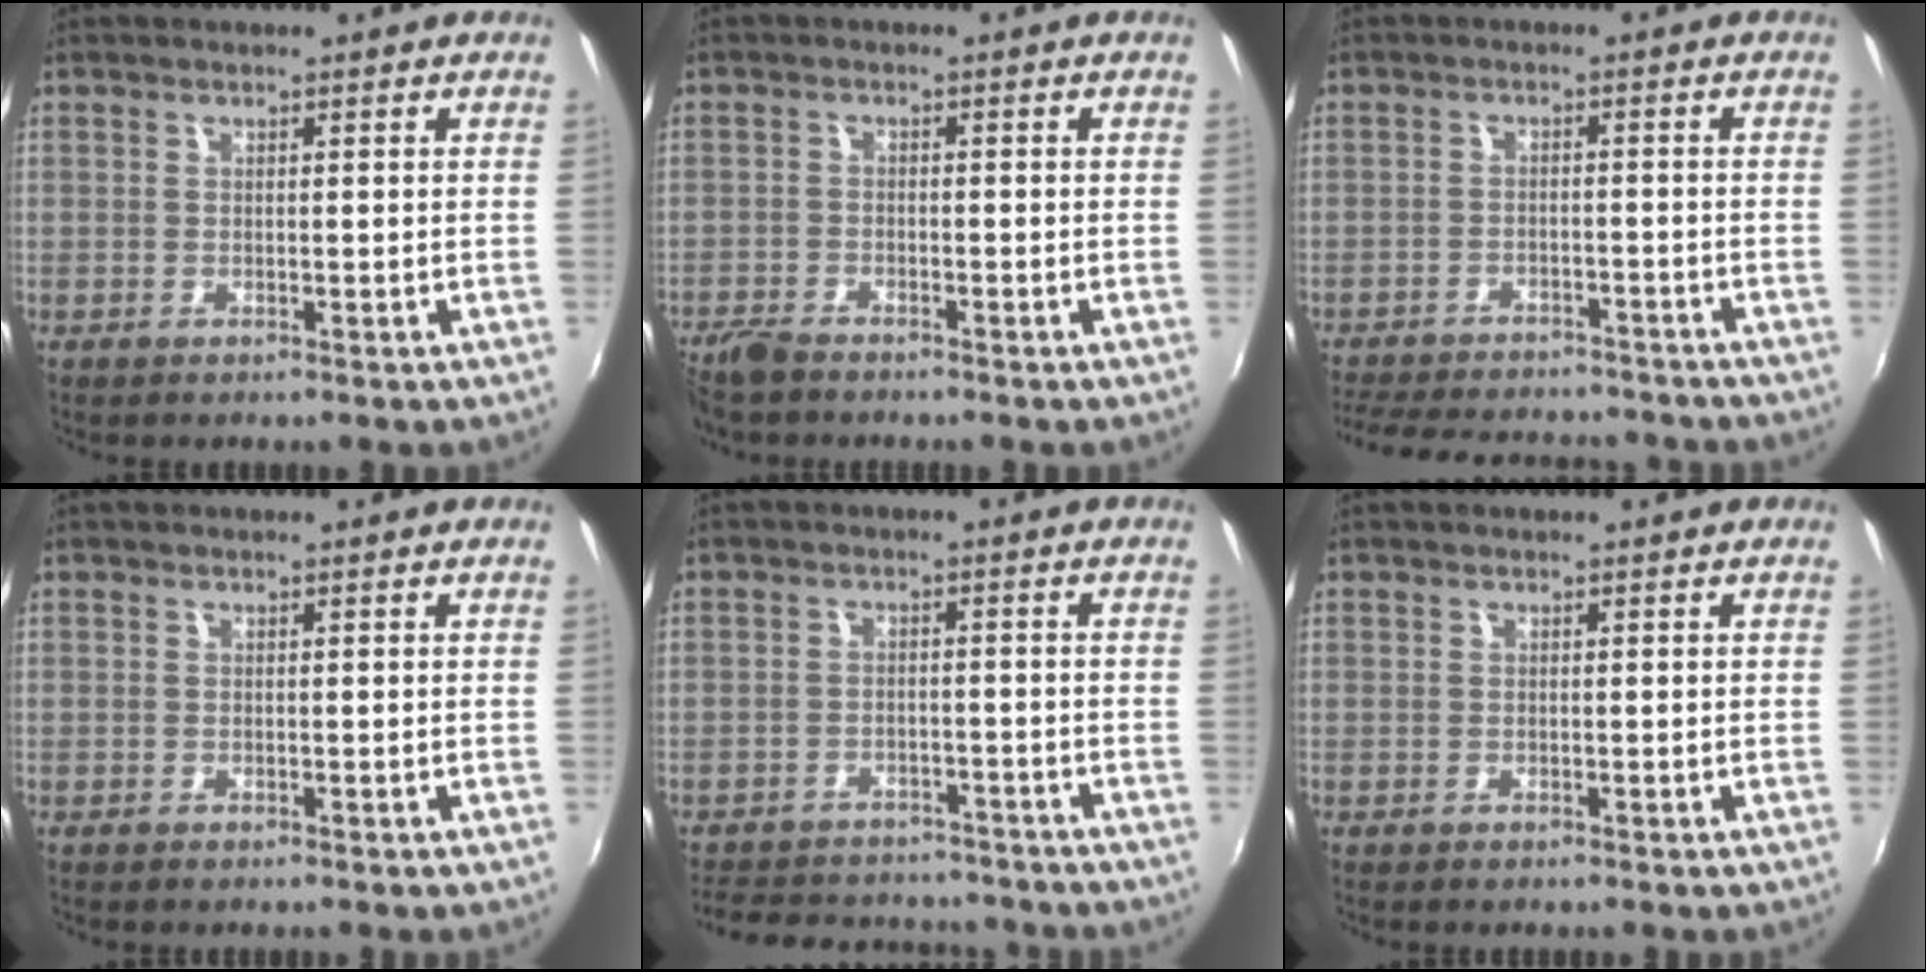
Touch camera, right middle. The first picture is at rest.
{"total": 4.1, "force": [-3.7, 1.1, 1.5], "torque": [-0.046, -0.014, -0.077]}
{"total": 18.3, "force": [-15.8, 5.8, 7.0], "torque": [-0.157, -0.006, -0.219]}
{"total": 0.0}
{"total": 15.5, "force": [-13.3, 6.1, 5.1], "torque": [-0.121, 0.023, -0.179]}
{"total": 0.0}